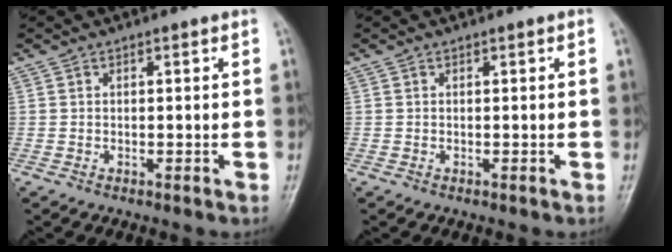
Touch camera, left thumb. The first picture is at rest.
{"total": 0.0}